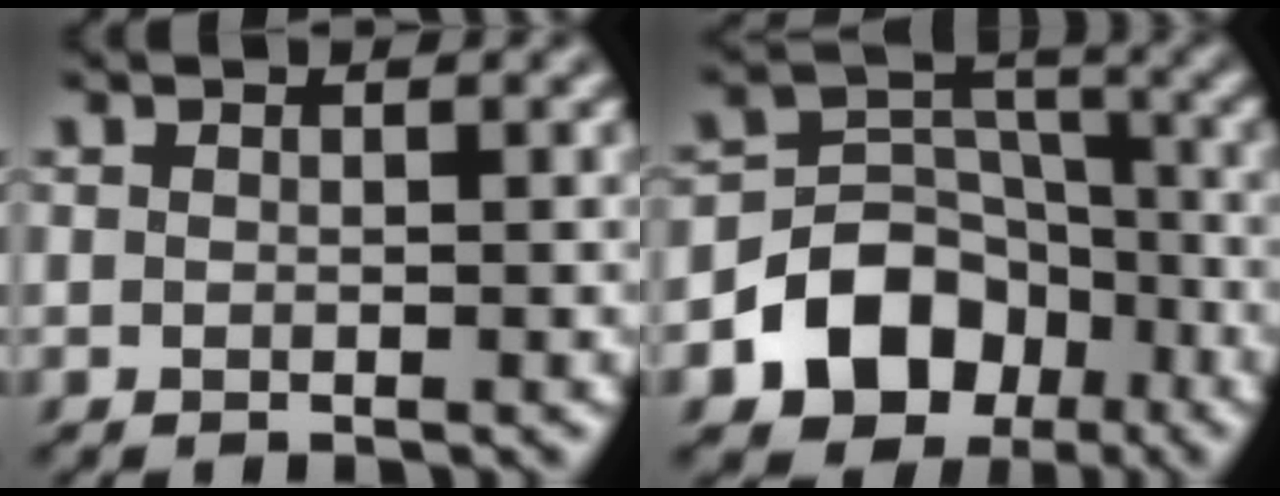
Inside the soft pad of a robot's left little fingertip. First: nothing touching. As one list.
[{"total": 8.6, "force": [-4.2, 6.5, 3.6], "torque": [-0.047, 0.005, -0.090]}]